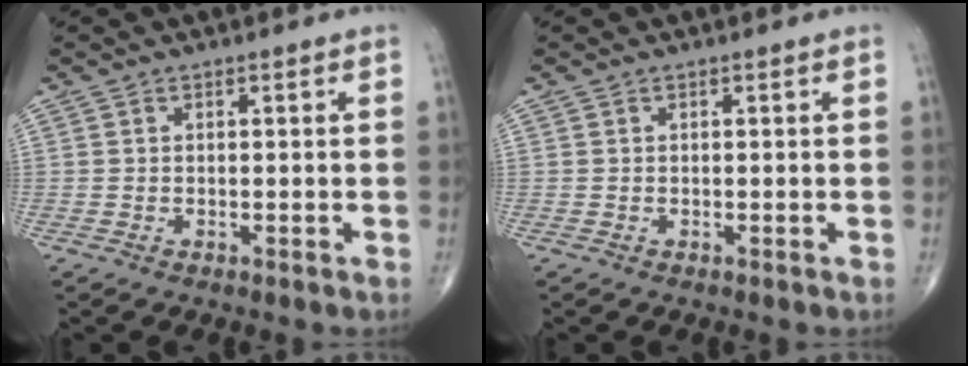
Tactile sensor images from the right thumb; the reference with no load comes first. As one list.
[{"total": 0.0}]